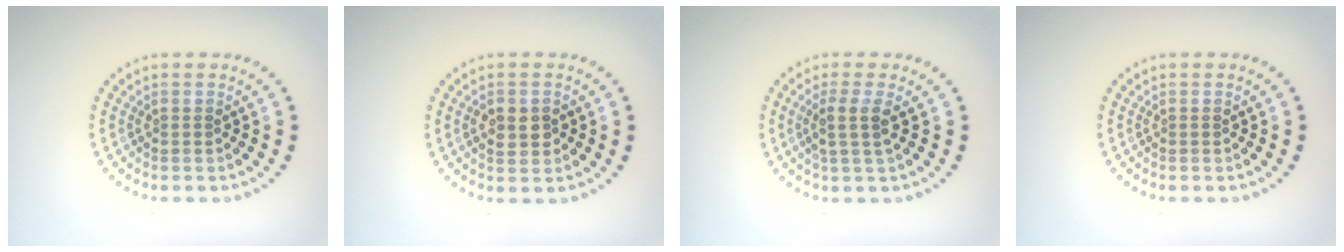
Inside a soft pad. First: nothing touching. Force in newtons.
{"total": 2.2, "press": 2.2, "slide": 0.1}
{"total": 2.3, "press": 1.8, "slide": 1.3}
{"total": 0.0}